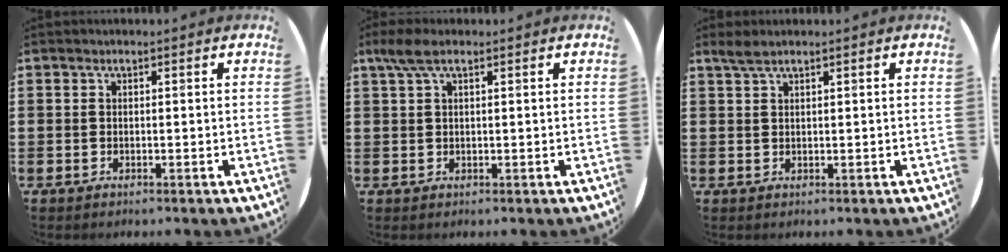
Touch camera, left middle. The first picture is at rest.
{"total": 2.8, "force": [1.7, 0.7, 2.1], "torque": [-0.046, 0.005, 0.030]}
{"total": 1.6, "force": [1.4, 0.2, 0.8], "torque": [-0.018, 0.002, 0.025]}